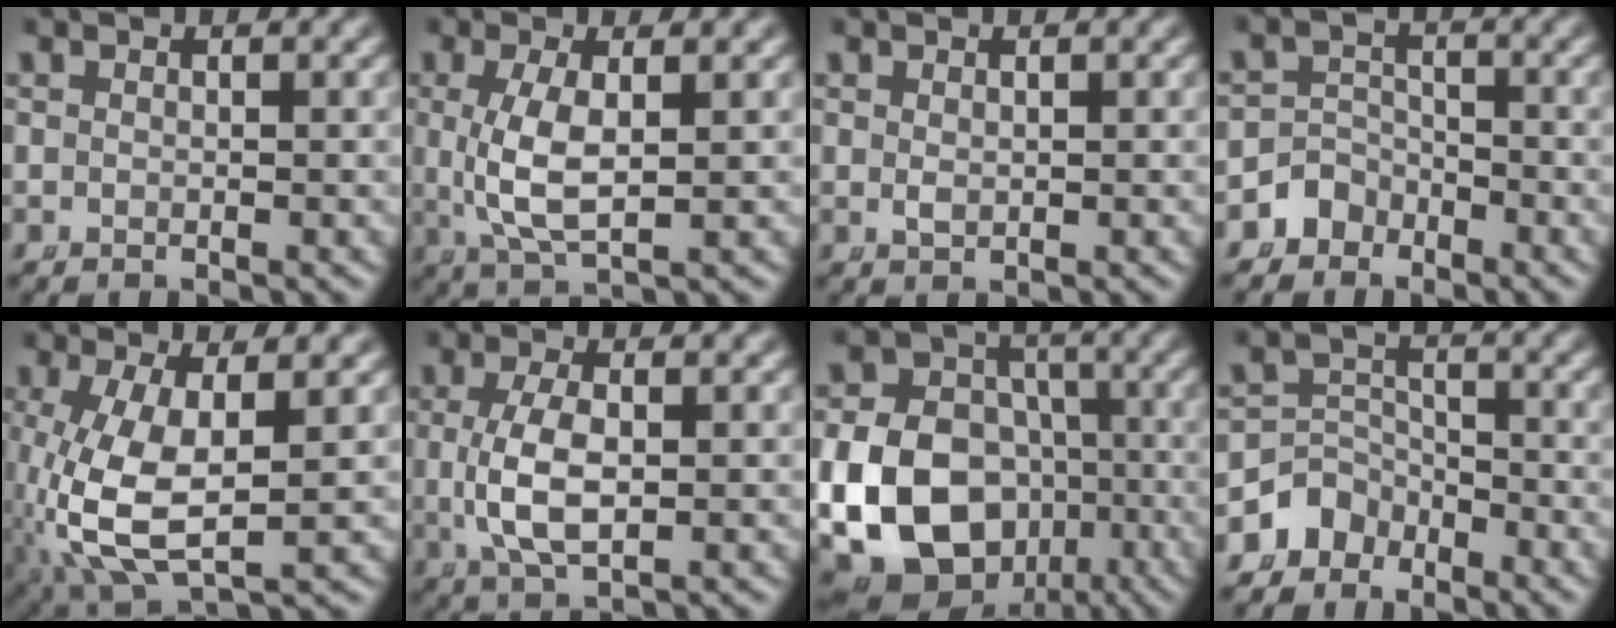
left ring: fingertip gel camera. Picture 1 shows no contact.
{"total": 4.6, "force": [0.2, 1.7, 4.2], "torque": [-0.099, -0.011, 0.019]}
{"total": 0.5, "force": [0.2, 0.1, 0.5], "torque": [-0.016, -0.011, 0.014]}
{"total": 4.4, "force": [-2.9, 3.2, 0.7], "torque": [-0.020, -0.011, -0.050]}
{"total": 8.7, "force": [-1.0, 4.9, 7.2], "torque": [-0.177, -0.050, 0.017]}
{"total": 4.3, "force": [-0.2, 1.8, 3.9], "torque": [-0.097, -0.008, 0.007]}
{"total": 15.1, "force": [-4.1, 12.6, 7.3], "torque": [-0.170, -0.061, -0.055]}
{"total": 5.8, "force": [-3.4, 4.5, 1.5], "torque": [-0.037, -0.016, -0.060]}